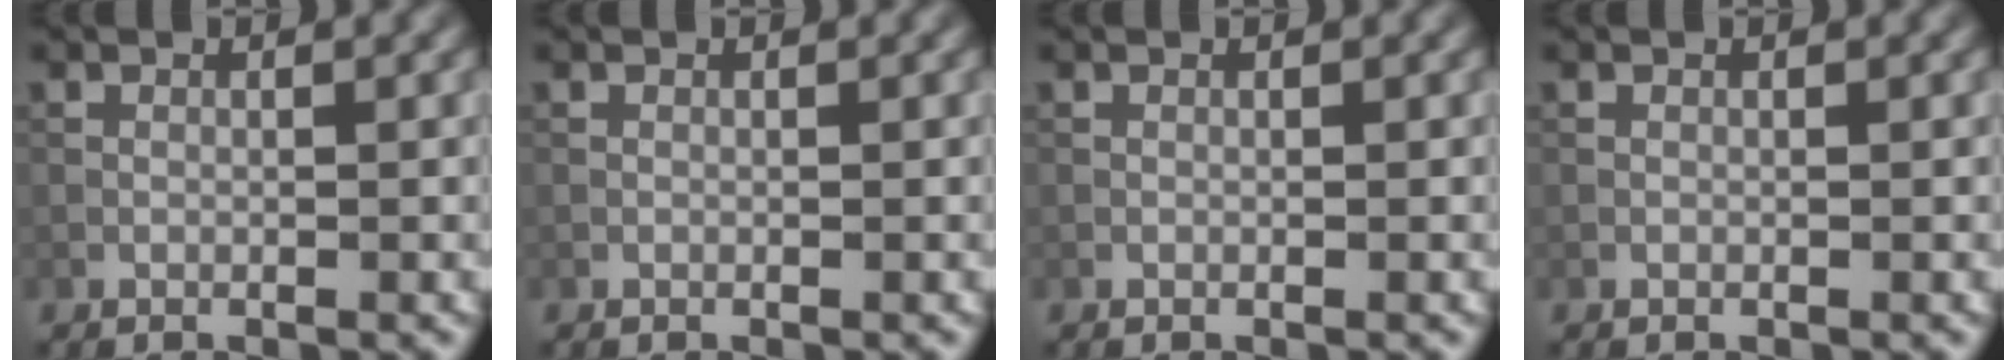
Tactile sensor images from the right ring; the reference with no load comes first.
{"total": 0.0}
{"total": 0.0}
{"total": 0.0}